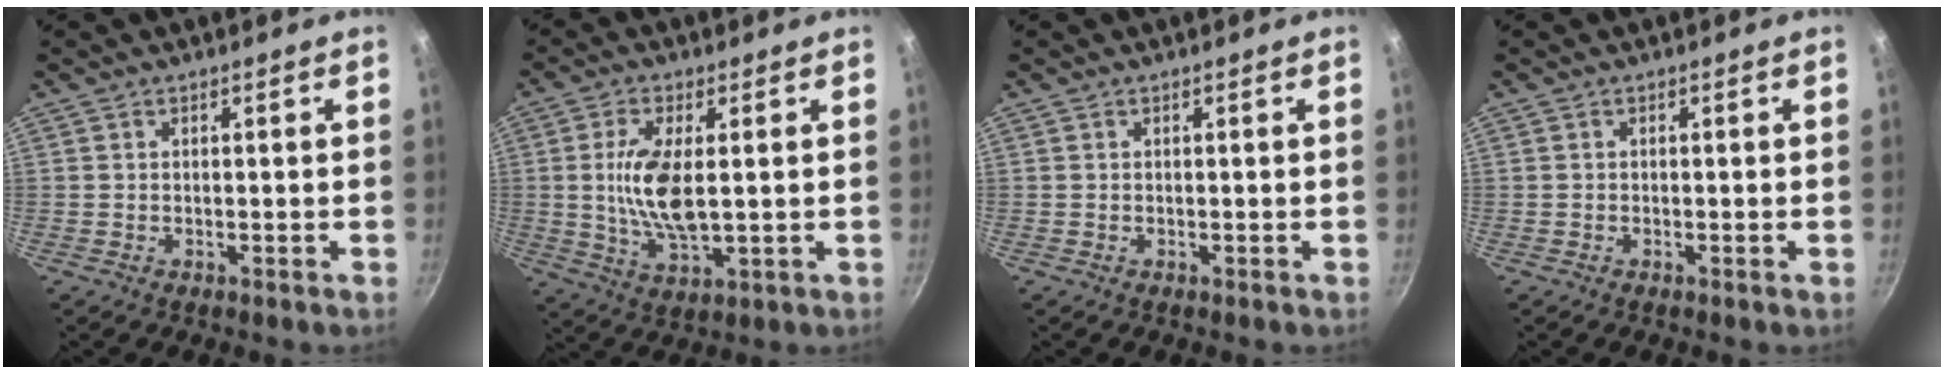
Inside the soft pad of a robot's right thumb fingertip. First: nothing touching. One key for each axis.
{"total": 10.6, "fx": 0.9, "fy": 4.5, "fz": 9.6, "tx": -0.186, "ty": -0.009, "tz": 0.021}
{"total": 0.0}
{"total": 0.0}